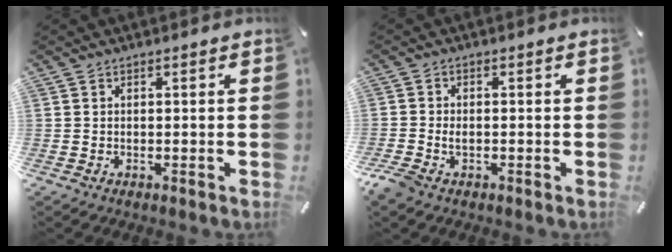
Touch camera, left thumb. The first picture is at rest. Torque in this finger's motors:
{"motor_torque": [-0.02, 0.37, 0.02, 0.08, 0.07]}